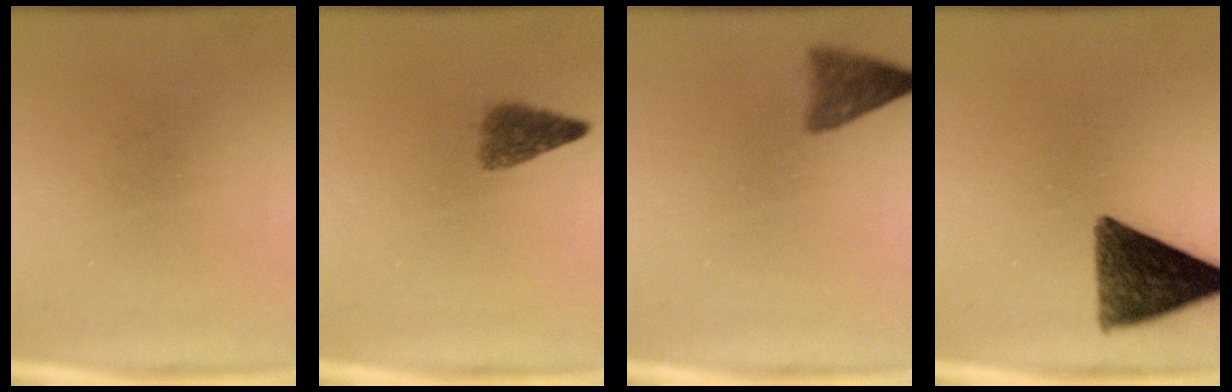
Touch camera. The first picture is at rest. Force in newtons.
{"total": 3.3}
{"total": 3.5}
{"total": 11.2}